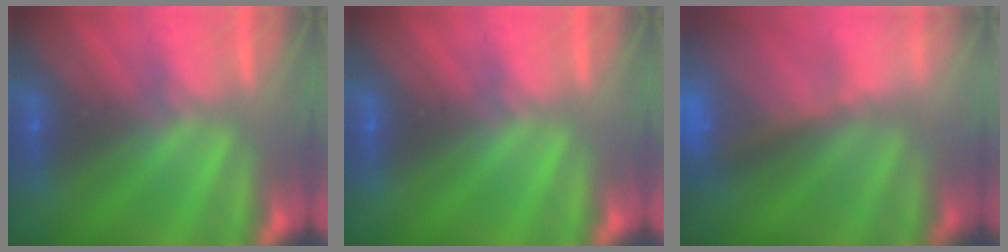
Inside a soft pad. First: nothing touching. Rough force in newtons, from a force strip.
{"total": 0.0}
{"total": 6.5}